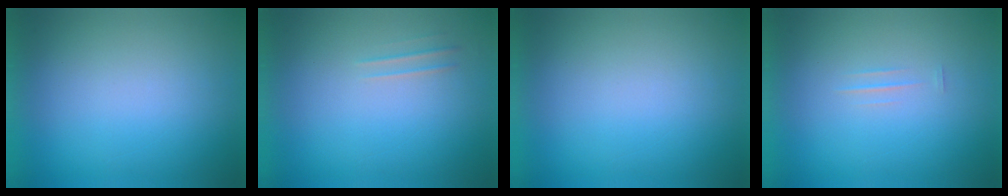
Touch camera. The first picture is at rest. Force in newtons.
{"total": 1.8}
{"total": 0.0}
{"total": 1.3}